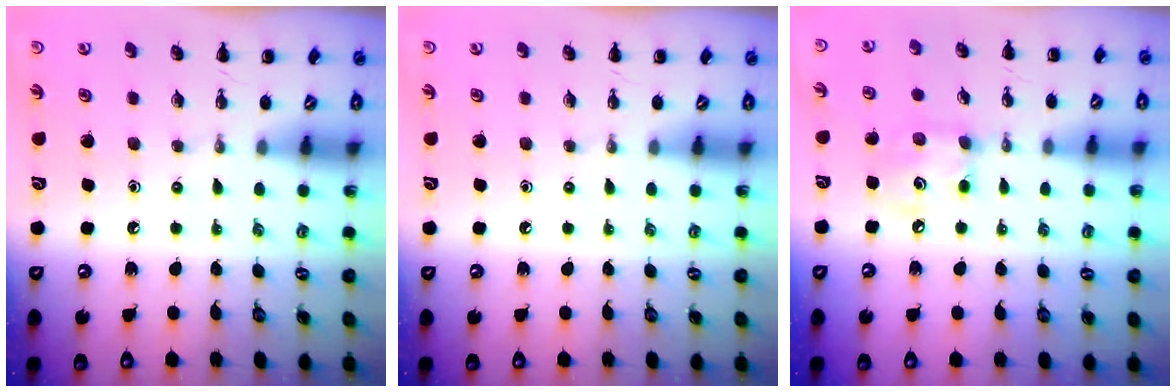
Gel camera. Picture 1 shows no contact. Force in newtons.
{"total": 0.0}
{"total": 6.5, "press": 6.5, "slide": 0.5}